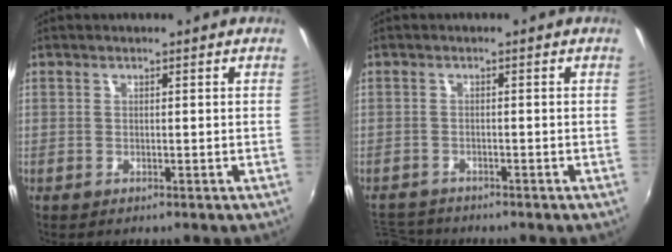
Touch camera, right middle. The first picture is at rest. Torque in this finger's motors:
{"motor_torque": [-0.52, -0.16, -0.14, -0.05]}